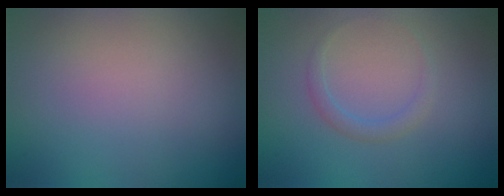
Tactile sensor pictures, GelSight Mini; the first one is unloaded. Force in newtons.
{"total": 1.2, "press": 1.2, "slide": 0.0}